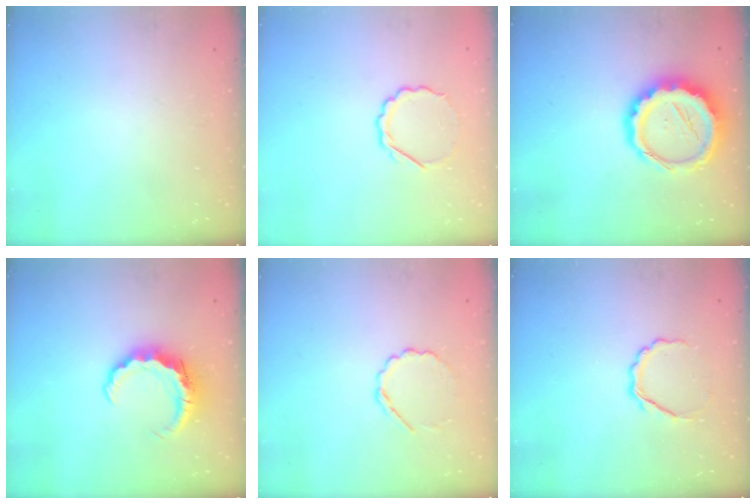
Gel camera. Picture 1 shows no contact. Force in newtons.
{"total": 4.9, "press": 4.7, "slide": 1.2}
{"total": 11.8, "press": 11.4, "slide": 2.8}
{"total": 6.7, "press": 6.7, "slide": 0.6}
{"total": 5.5, "press": 5.2, "slide": 1.7}
{"total": 5.3, "press": 5.1, "slide": 1.2}